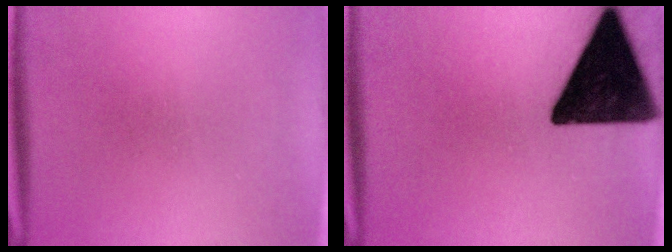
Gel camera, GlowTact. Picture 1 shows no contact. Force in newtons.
{"total": 17.7}